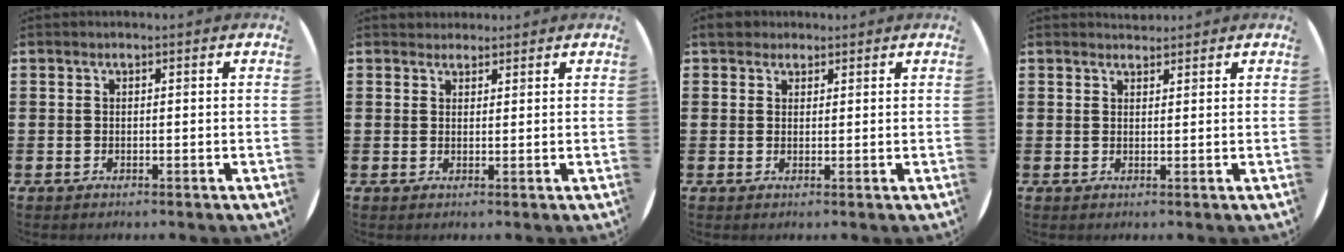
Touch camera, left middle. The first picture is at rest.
{"total": 1.5, "force": [1.4, 0.5, -0.2], "torque": [0.002, 0.004, 0.028]}
{"total": 2.4, "force": [2.1, 1.2, 0.4], "torque": [-0.005, 0.005, 0.039]}
{"total": 1.5, "force": [1.4, 0.2, -0.2], "torque": [0.011, -0.002, 0.026]}